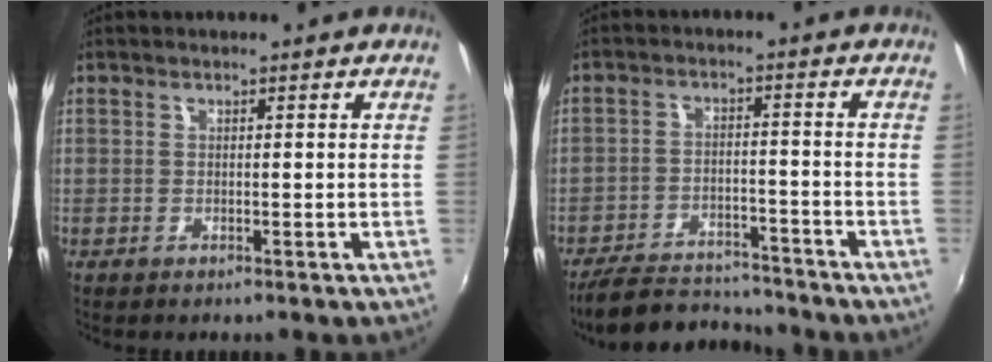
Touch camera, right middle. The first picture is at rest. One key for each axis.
{"total": 11.8, "fx": -10.9, "fy": 2.8, "fz": 3.4, "tx": -0.093, "ty": 0.003, "tz": -0.167}